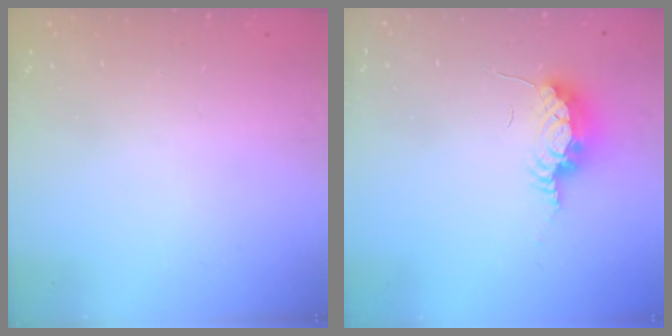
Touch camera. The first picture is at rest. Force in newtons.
{"total": 7.7, "press": 7.4, "slide": 1.9}